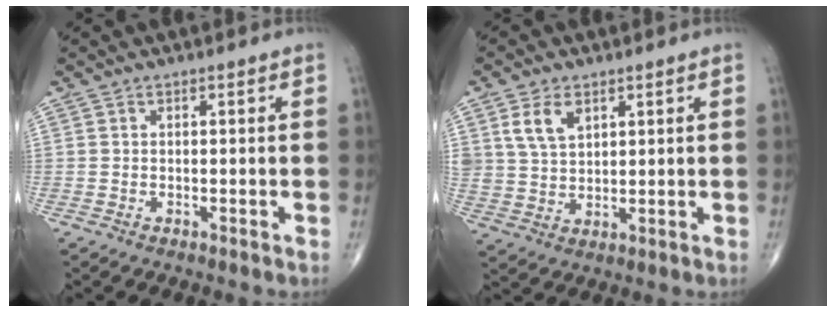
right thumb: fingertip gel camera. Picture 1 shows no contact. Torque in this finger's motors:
{"motor_torque": [0.12, 0.09, 0.50, 0.54, 0.06]}